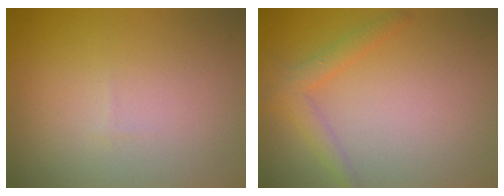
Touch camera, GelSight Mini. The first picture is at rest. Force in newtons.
{"total": 2.2, "press": 2.2, "slide": 0.0}